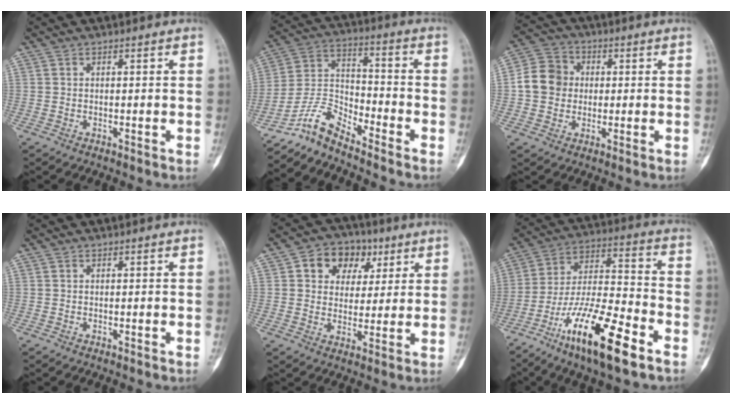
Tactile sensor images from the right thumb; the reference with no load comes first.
{"total": 7.7, "force": [-7.2, 1.4, 2.1], "torque": [-0.045, 0.076, -0.150]}
{"total": 8.7, "force": [0.1, 7.8, 3.9], "torque": [-0.052, 0.018, -0.011]}
{"total": 0.0}
{"total": 10.8, "force": [4.3, 8.3, 5.4], "torque": [-0.041, -0.002, 0.066]}
{"total": 19.9, "force": [-11.0, 5.1, 15.7], "torque": [-0.300, 0.056, -0.195]}